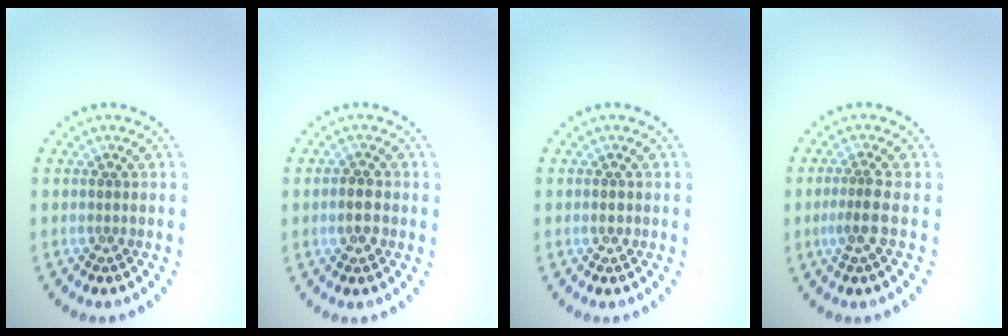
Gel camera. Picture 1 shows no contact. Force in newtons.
{"total": 1.9, "press": 1.9, "slide": 0.2}
{"total": 0.9, "press": 0.8, "slide": 0.2}
{"total": 2.1, "press": 1.6, "slide": 1.3}